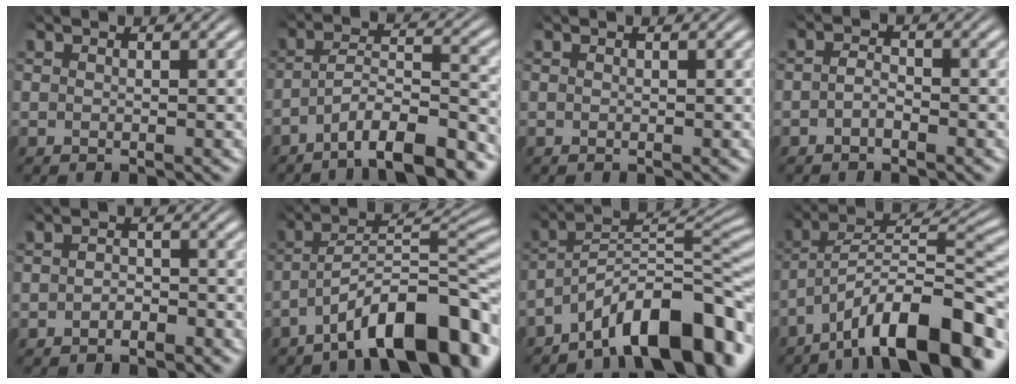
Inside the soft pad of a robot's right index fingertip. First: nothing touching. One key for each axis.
{"total": 7.4, "fx": -4.9, "fy": 3.3, "fz": 4.4, "tx": -0.064, "ty": -0.012, "tz": -0.082}
{"total": 0.0}
{"total": 1.6, "fx": -1.2, "fy": 0.7, "fz": 0.7, "tx": -0.016, "ty": -0.014, "tz": -0.018}
{"total": 2.0, "fx": -1.8, "fy": 0.8, "fz": 0.3, "tx": 0.003, "ty": -0.007, "tz": -0.031}
{"total": 8.6, "fx": -3.6, "fy": 3.1, "fz": 7.2, "tx": -0.106, "ty": -0.011, "tz": -0.055}
{"total": 11.1, "fx": -4.6, "fy": 5.5, "fz": 8.4, "tx": -0.136, "ty": -0.024, "tz": -0.069}
{"total": 9.4, "fx": -3.2, "fy": 3.9, "fz": 7.9, "tx": -0.127, "ty": -0.011, "tz": -0.044}